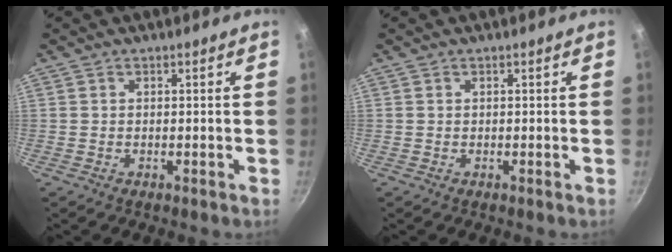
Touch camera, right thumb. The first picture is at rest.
{"total": 0.0}